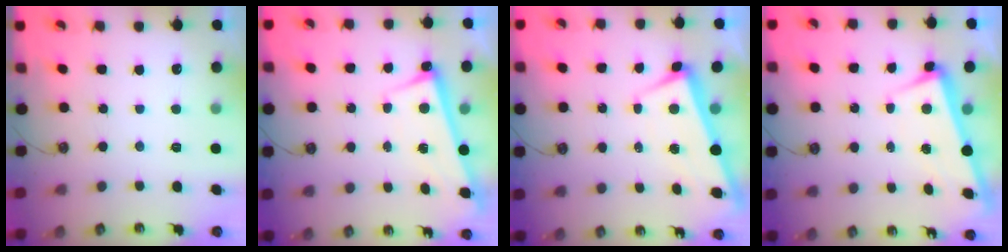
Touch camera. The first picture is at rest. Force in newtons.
{"total": 2.8, "press": 2.8, "slide": 0.5}
{"total": 1.9, "press": 1.8, "slide": 0.6}
{"total": 3.0, "press": 2.9, "slide": 0.8}